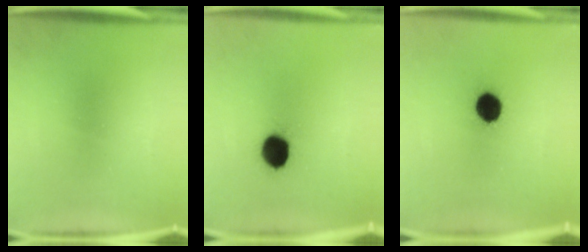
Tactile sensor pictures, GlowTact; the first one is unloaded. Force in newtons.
{"total": 9.0}
{"total": 7.9}